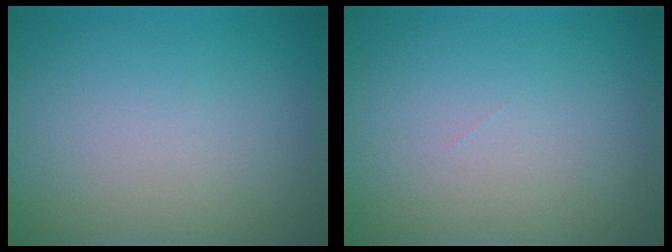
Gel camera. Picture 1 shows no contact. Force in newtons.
{"total": 0.0}